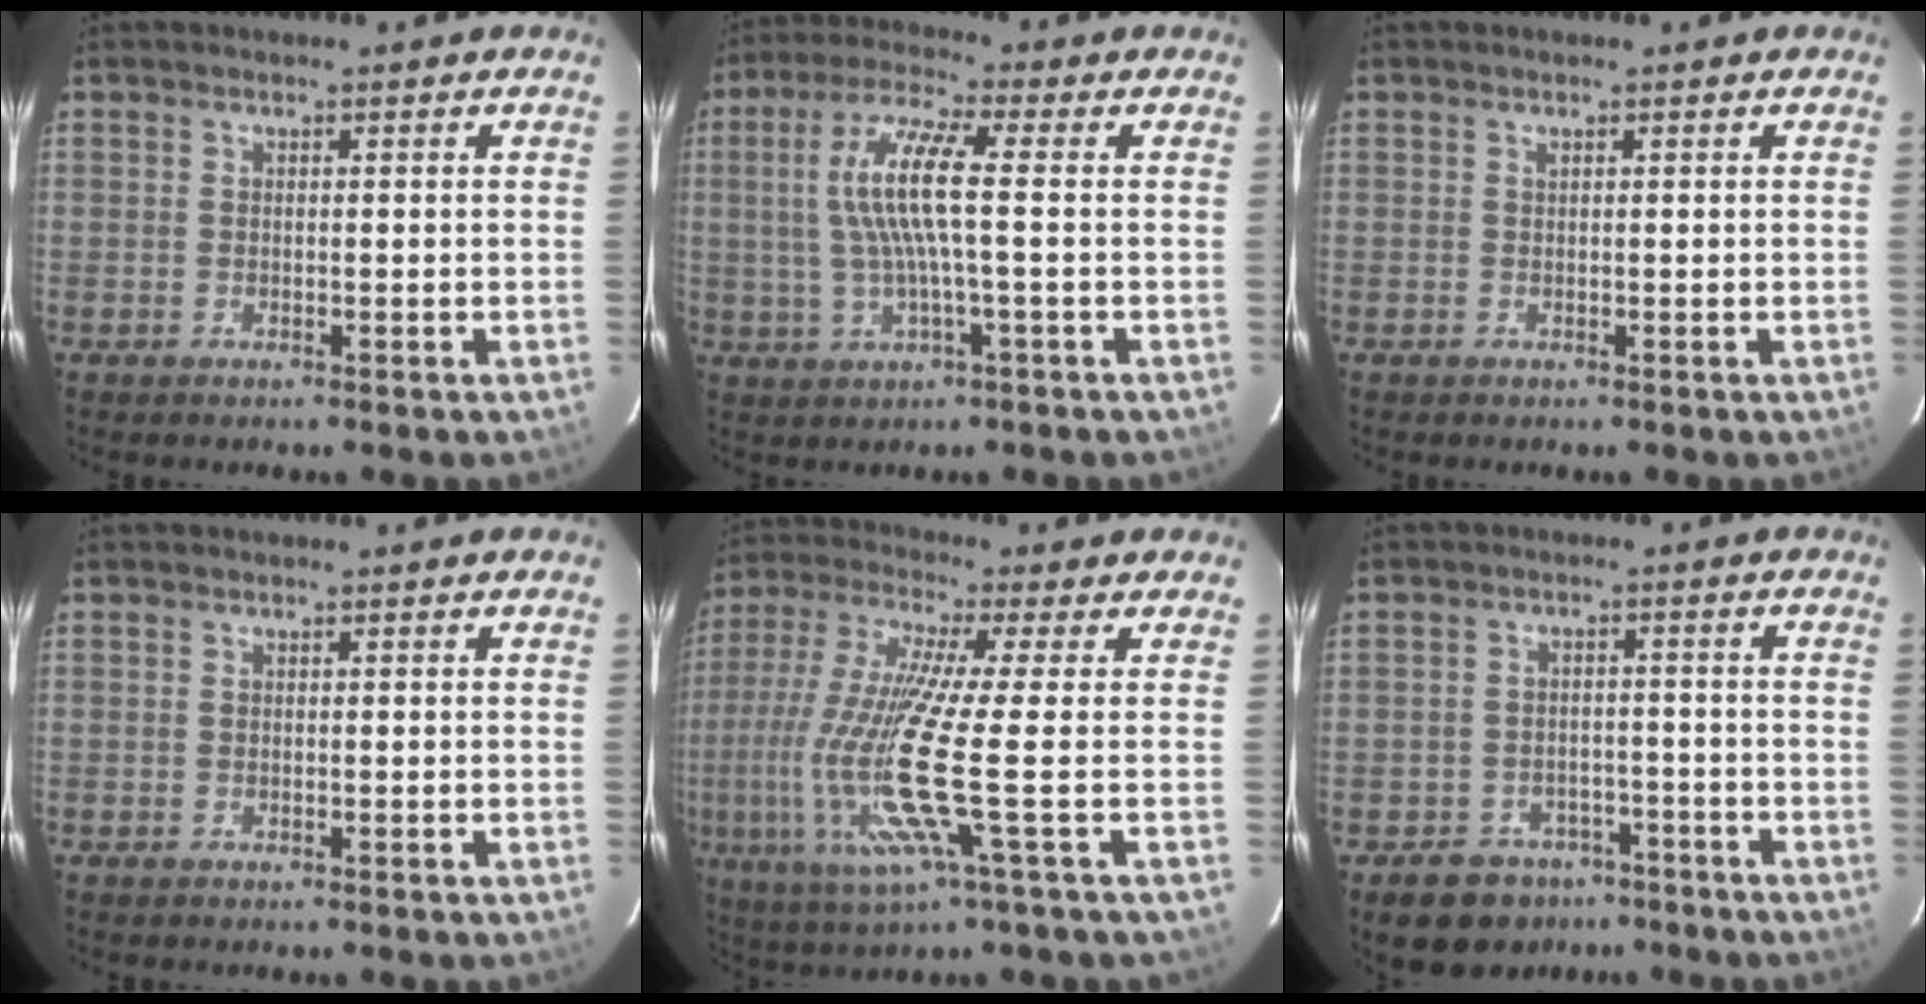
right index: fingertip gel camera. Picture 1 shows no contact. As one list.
[{"total": 9.8, "force": [0.4, 0.6, 9.8], "torque": [-0.192, 0.005, 0.008]}, {"total": 0.0}, {"total": 0.0}, {"total": 16.2, "force": [-3.4, -0.9, 15.8], "torque": [-0.319, -0.026, -0.066]}, {"total": 8.3, "force": [-5.5, 6.0, 1.9], "torque": [-0.049, 0.026, -0.064]}]